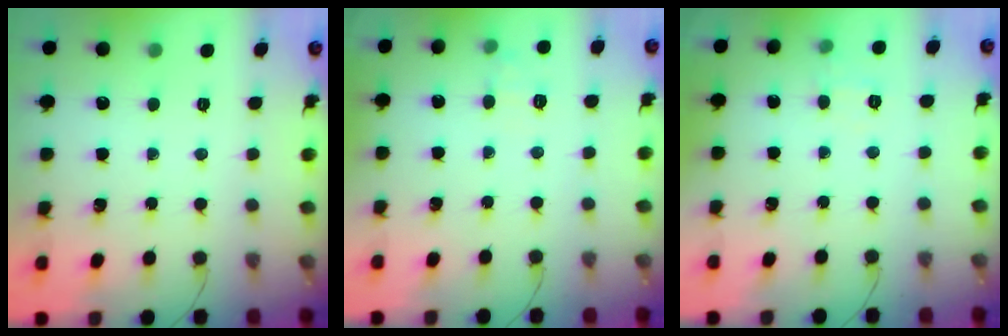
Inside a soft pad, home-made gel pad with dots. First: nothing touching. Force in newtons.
{"total": 7.5, "press": 7.3, "slide": 2.0}
{"total": 6.5, "press": 6.4, "slide": 1.4}